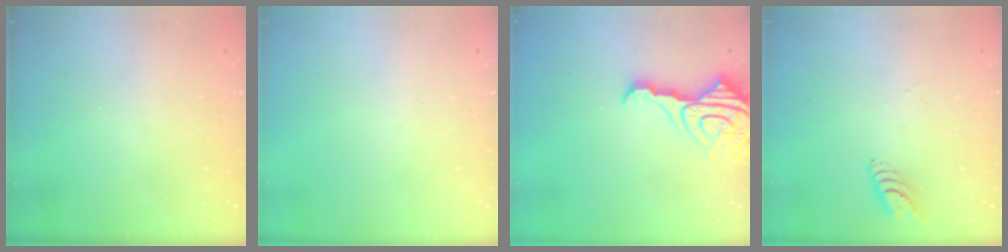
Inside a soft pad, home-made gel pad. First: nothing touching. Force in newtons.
{"total": 0.0}
{"total": 15.8, "press": 15.7, "slide": 1.5}
{"total": 5.8, "press": 5.8, "slide": 0.5}